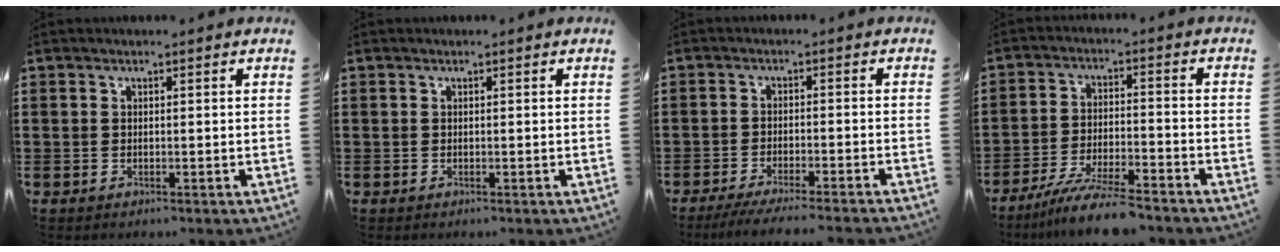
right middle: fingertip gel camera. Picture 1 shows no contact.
{"total": 0.0}
{"total": 3.3, "force": [-3.0, -0.4, 1.4], "torque": [-0.028, -0.009, -0.059]}
{"total": 8.1, "force": [-7.0, 0.4, 4.1], "torque": [-0.082, -0.004, -0.133]}